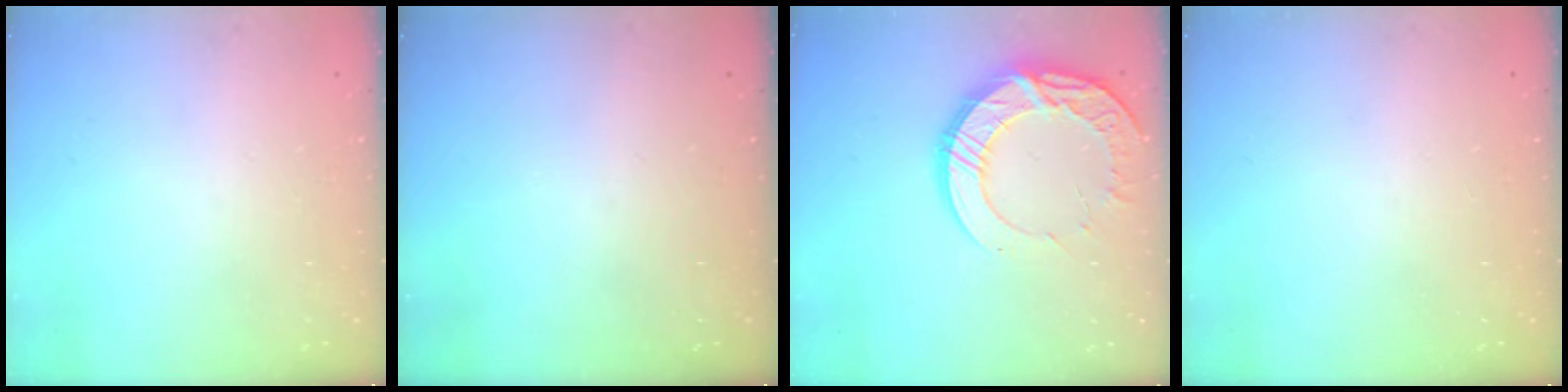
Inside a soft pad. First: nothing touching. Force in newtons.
{"total": 0.0}
{"total": 15.6, "press": 15.5, "slide": 1.2}
{"total": 0.0}